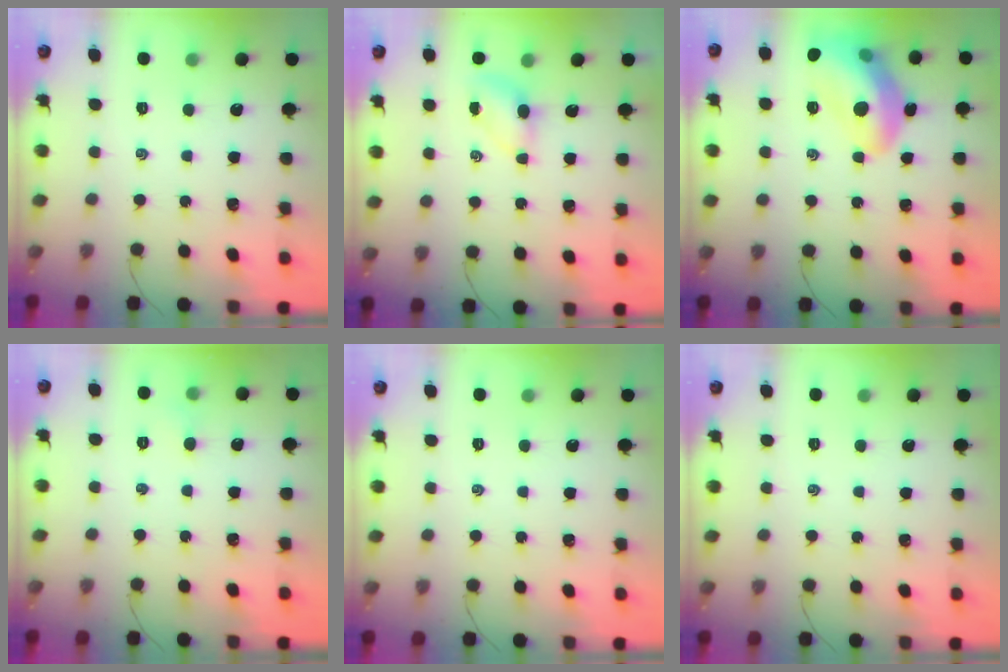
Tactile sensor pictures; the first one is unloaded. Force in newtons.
{"total": 4.2, "press": 4.1, "slide": 1.2}
{"total": 17.0, "press": 16.9, "slide": 2.0}
{"total": 2.8, "press": 2.6, "slide": 1.0}
{"total": 0.0}
{"total": 0.0}